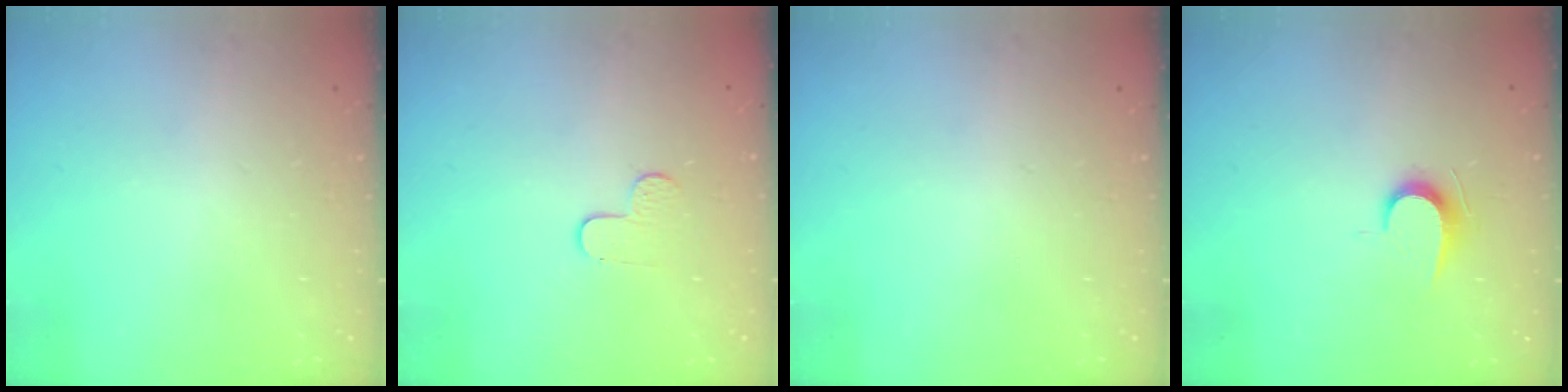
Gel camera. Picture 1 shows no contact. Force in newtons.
{"total": 4.6, "press": 4.6, "slide": 0.5}
{"total": 0.0}
{"total": 6.1, "press": 6.0, "slide": 0.6}